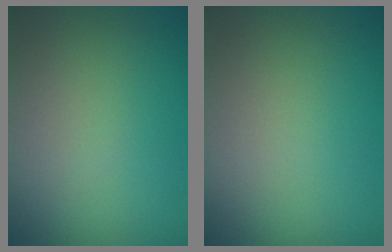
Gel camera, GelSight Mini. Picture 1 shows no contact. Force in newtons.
{"total": 0.0}